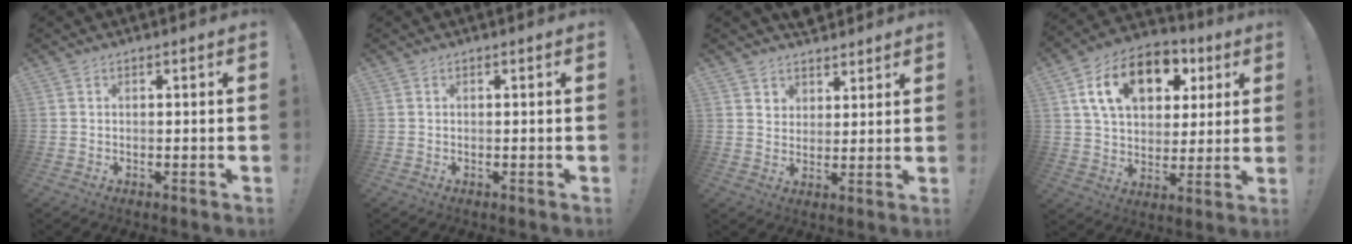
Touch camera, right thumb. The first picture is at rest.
{"total": 0.0}
{"total": 5.4, "force": [4.2, 3.3, -0.2], "torque": [0.010, -0.036, 0.079]}
{"total": 18.3, "force": [7.5, 12.1, 11.5], "torque": [-0.186, -0.017, 0.136]}